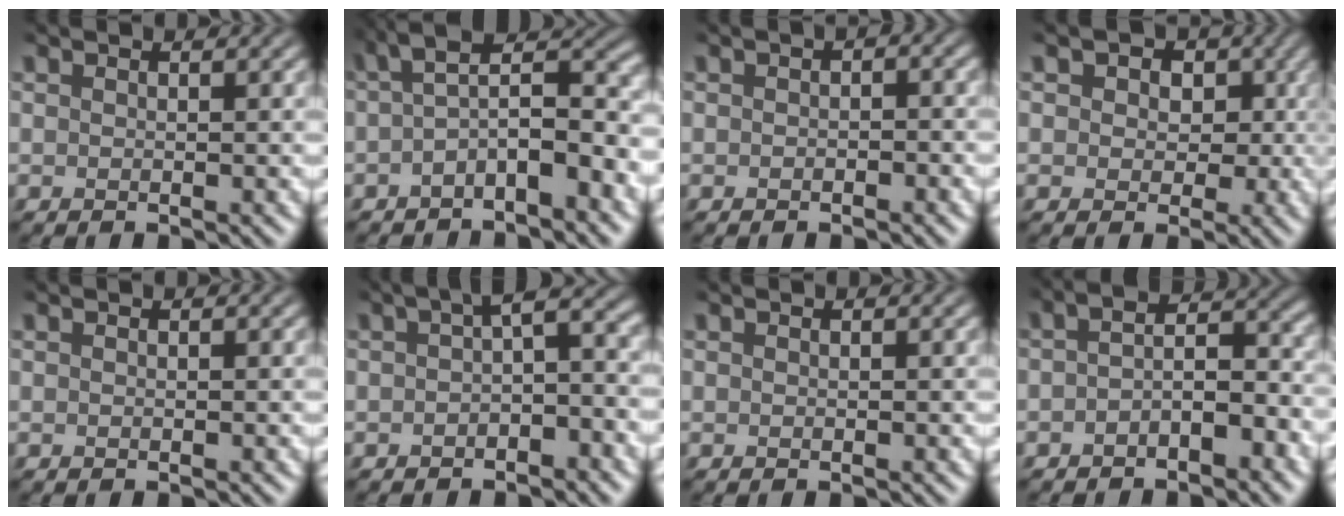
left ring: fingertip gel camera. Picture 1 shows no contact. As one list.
[{"total": 6.2, "force": [-1.2, 2.4, 5.5], "torque": [-0.081, 0.023, -0.033]}, {"total": 1.2, "force": [-0.3, 0.7, 0.9], "torque": [-0.012, 0.002, -0.005]}, {"total": 4.8, "force": [1.4, 3.7, 2.7], "torque": [-0.020, 0.014, -0.006]}, {"total": 0.0}, {"total": 3.7, "force": [-0.4, 1.6, 3.4], "torque": [-0.043, 0.016, -0.015]}, {"total": 0.0}, {"total": 4.0, "force": [-1.7, 1.8, 3.2], "torque": [-0.050, 0.013, -0.035]}]